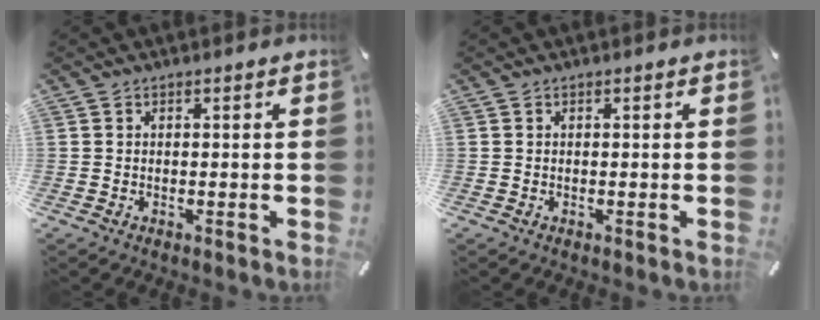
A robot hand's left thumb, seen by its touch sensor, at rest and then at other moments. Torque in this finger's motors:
{"motor_torque": [0.00, 0.00, -0.03, 0.07, 0.00]}